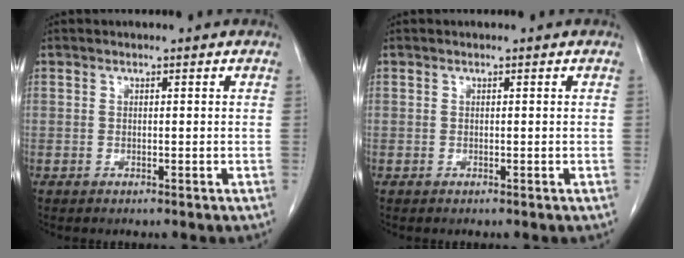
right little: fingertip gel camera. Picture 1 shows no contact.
{"total": 0.0}